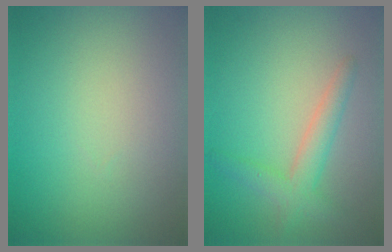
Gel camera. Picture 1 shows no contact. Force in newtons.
{"total": 2.7, "press": 2.7, "slide": 0.3}